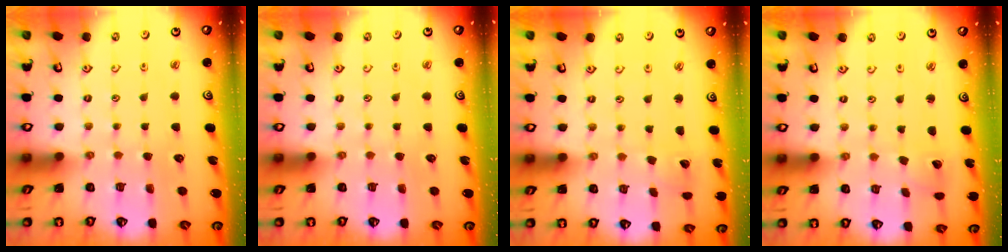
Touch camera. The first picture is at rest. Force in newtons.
{"total": 0.0}
{"total": 1.7, "press": 1.7, "slide": 0.1}
{"total": 2.0, "press": 2.0, "slide": 0.1}